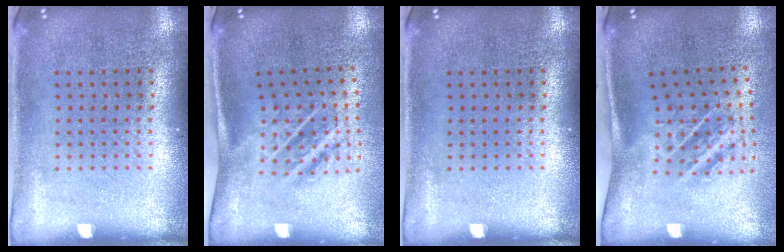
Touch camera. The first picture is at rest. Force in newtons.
{"total": 1.8, "press": 1.2, "slide": 1.4}
{"total": 0.0}
{"total": 1.9, "press": 1.1, "slide": 1.6}